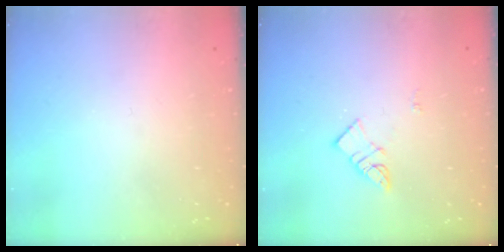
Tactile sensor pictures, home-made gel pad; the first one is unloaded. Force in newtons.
{"total": 5.8, "press": 5.8, "slide": 0.1}